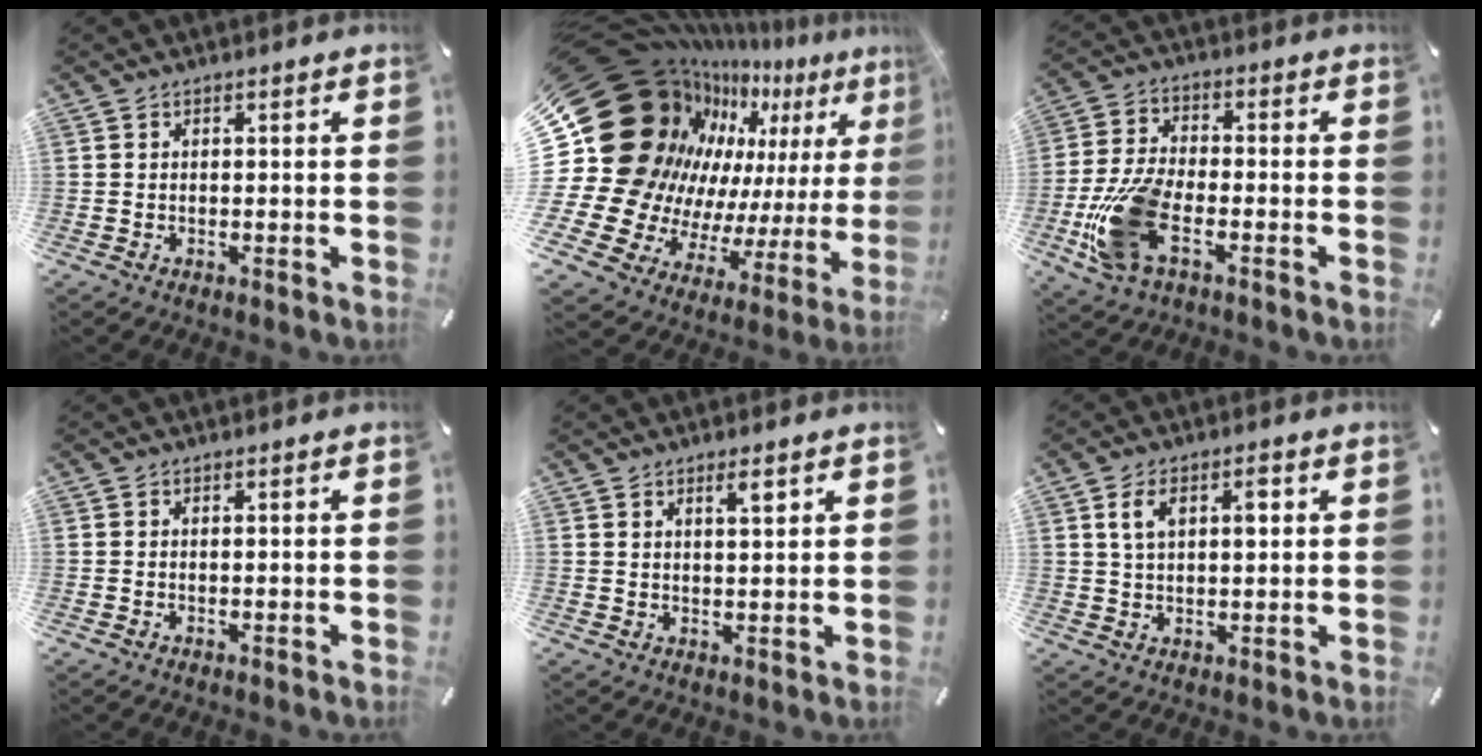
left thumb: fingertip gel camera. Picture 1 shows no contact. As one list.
[{"total": 25.0, "force": [8.6, 19.3, 13.4], "torque": [-0.159, -0.137, 0.223]}, {"total": 14.2, "force": [-5.1, 7.2, 11.1], "torque": [-0.240, 0.001, -0.089]}, {"total": 0.0}, {"total": 3.0, "force": [2.1, 0.5, 2.1], "torque": [-0.035, -0.003, 0.035]}, {"total": 6.2, "force": [2.2, 3.2, 4.8], "torque": [-0.080, -0.001, 0.033]}]